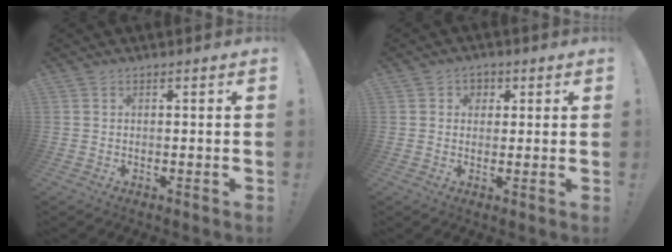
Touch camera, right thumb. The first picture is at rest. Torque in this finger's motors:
{"motor_torque": [0.46, 0.73, 0.13, -0.13, 0.00]}